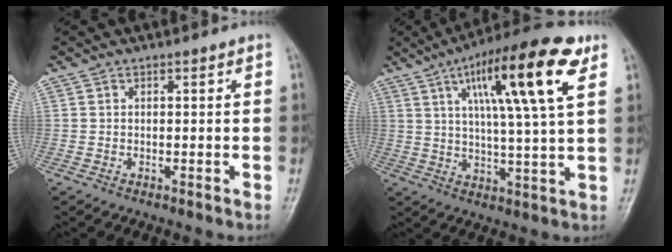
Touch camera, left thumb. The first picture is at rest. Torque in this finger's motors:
{"motor_torque": [0.63, 0.94, 1.94, -0.83, 0.22]}